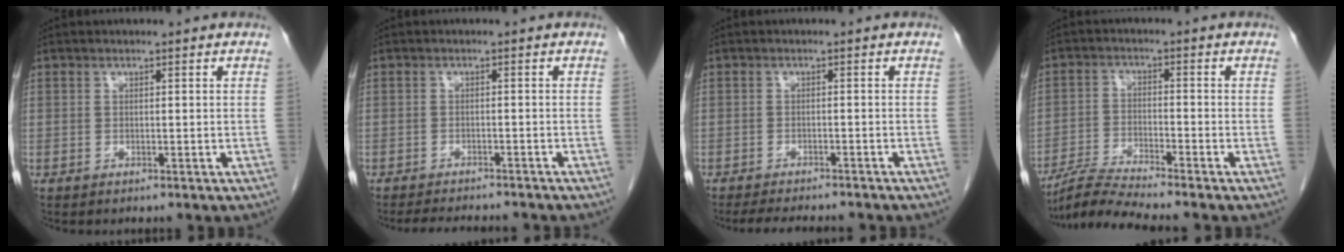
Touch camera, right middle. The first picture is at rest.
{"total": 8.2, "force": [-7.5, 1.3, 2.9], "torque": [-0.043, -0.009, -0.098]}
{"total": 9.2, "force": [-8.3, 1.5, 3.8], "torque": [-0.054, -0.013, -0.108]}
{"total": 6.5, "force": [-5.9, -1.7, 2.1], "torque": [-0.048, -0.021, -0.114]}